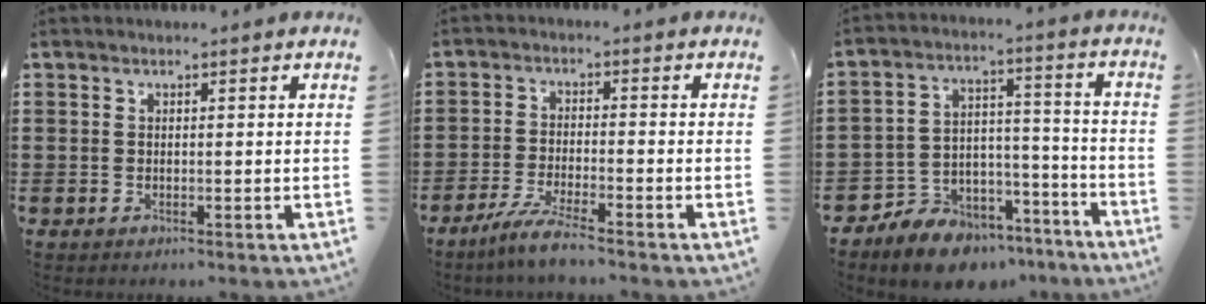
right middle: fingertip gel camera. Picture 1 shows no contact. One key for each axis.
{"total": 4.8, "fx": -4.0, "fy": -0.2, "fz": 2.7, "tx": -0.064, "ty": -0.016, "tz": -0.079}
{"total": 8.8, "fx": -8.1, "fy": 3.2, "fz": 1.2, "tx": -0.023, "ty": 0.036, "tz": -0.157}